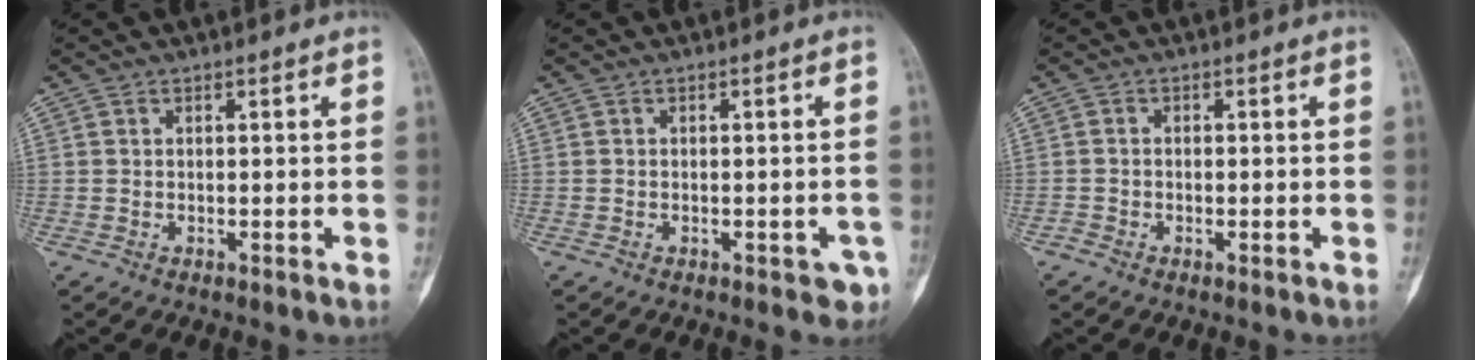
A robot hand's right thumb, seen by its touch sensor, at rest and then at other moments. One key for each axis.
{"total": 2.9, "fx": -1.4, "fy": 1.5, "fz": 2.0, "tx": -0.007, "ty": 0.008, "tz": -0.014}
{"total": 0.9, "fx": -0.6, "fy": 0.6, "fz": 0.3, "tx": 0.000, "ty": 0.002, "tz": -0.017}